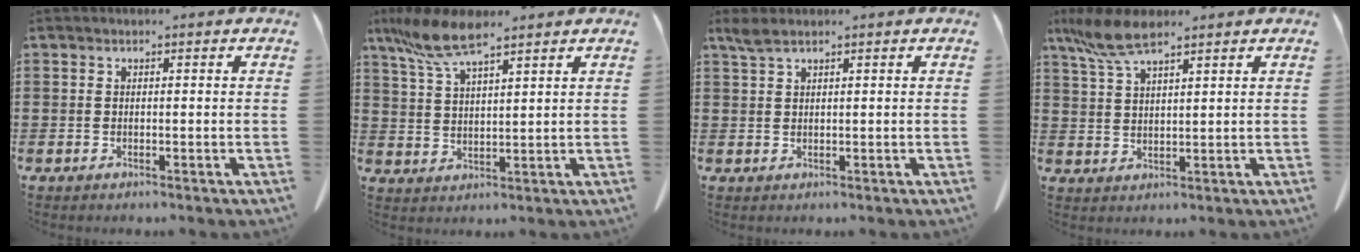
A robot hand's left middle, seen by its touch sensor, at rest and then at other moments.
{"total": 7.9, "force": [5.6, 1.6, 5.2], "torque": [-0.132, -0.015, 0.098]}
{"total": 2.1, "force": [1.5, 0.4, 1.4], "torque": [-0.032, 0.000, 0.028]}
{"total": 6.5, "force": [4.6, 1.4, 4.3], "torque": [-0.110, -0.010, 0.080]}